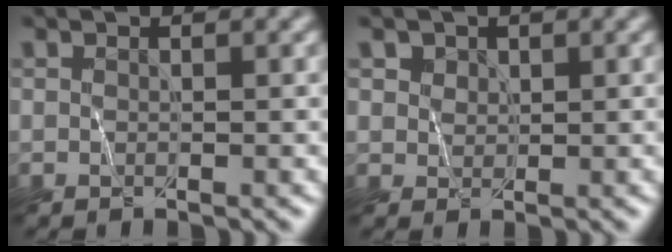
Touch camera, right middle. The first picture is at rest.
{"total": 2.7, "force": [2.0, 1.7, 0.6], "torque": [-0.016, 0.006, 0.035]}